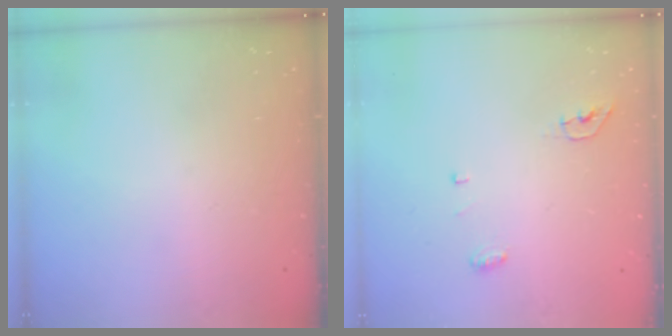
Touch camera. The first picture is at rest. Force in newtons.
{"total": 4.4, "press": 4.3, "slide": 0.8}